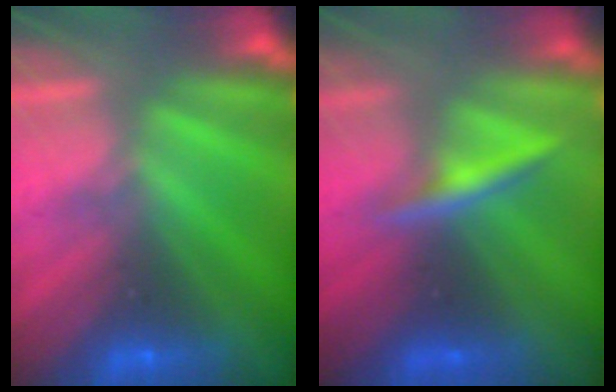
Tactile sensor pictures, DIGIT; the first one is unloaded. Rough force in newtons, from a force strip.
{"total": 2.6}